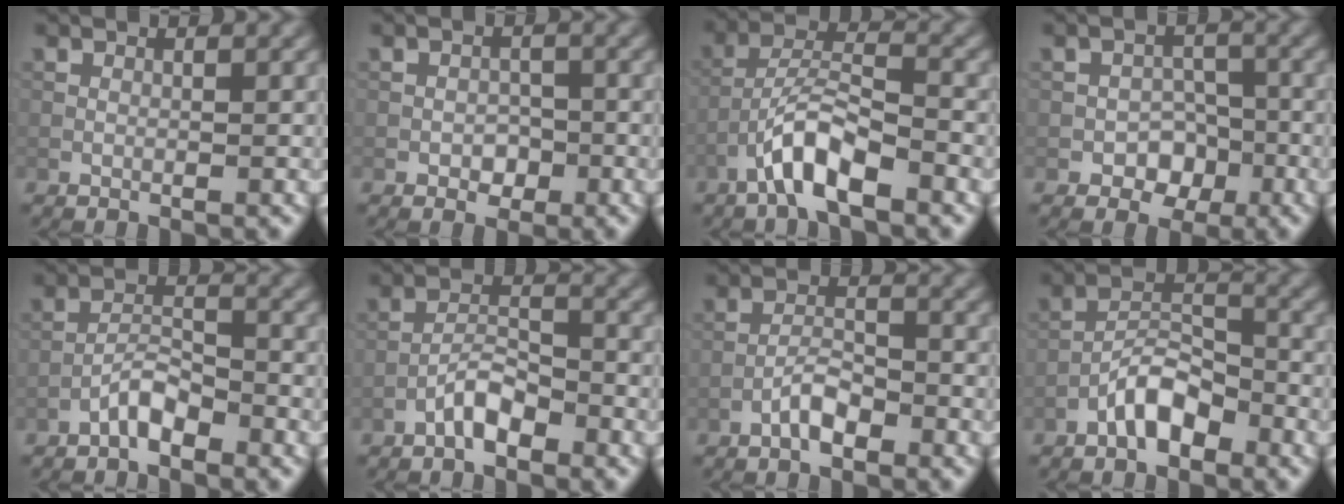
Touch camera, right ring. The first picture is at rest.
{"total": 1.7, "force": [-0.7, 1.3, 0.9], "torque": [-0.009, 0.000, -0.014]}
{"total": 5.2, "force": [-3.2, 1.4, 3.9], "torque": [-0.067, 0.015, -0.061]}
{"total": 3.2, "force": [-1.6, 2.5, 1.4], "torque": [-0.009, 0.009, -0.023]}
{"total": 2.6, "force": [-2.0, 0.8, 1.5], "torque": [-0.026, 0.011, -0.043]}
{"total": 2.9, "force": [-2.1, 1.0, 1.8], "torque": [-0.030, 0.011, -0.043]}
{"total": 2.5, "force": [-1.7, 0.8, 1.6], "torque": [-0.029, 0.008, -0.034]}
{"total": 4.2, "force": [-2.7, 1.7, 2.7], "torque": [-0.042, 0.015, -0.055]}